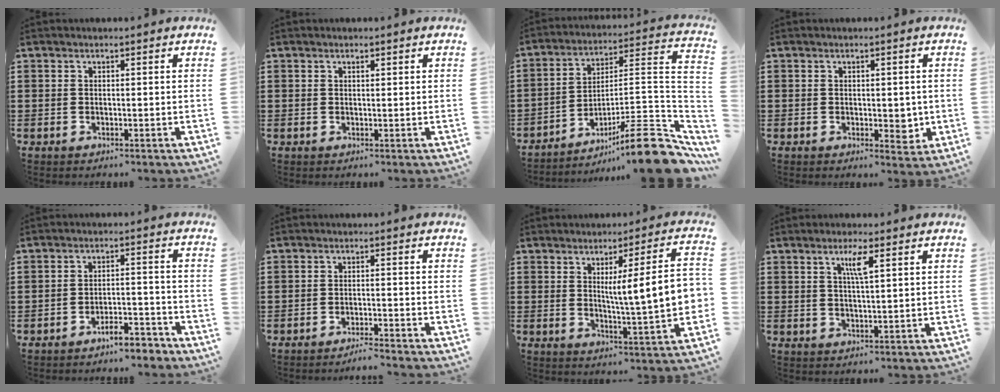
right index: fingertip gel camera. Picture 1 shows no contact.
{"total": 0.5, "force": [0.3, 0.2, 0.4], "torque": [-0.008, 0.001, 0.006]}
{"total": 13.1, "force": [-8.7, 1.5, 9.6], "torque": [-0.131, 0.021, -0.154]}
{"total": 2.9, "force": [-0.1, 1.7, 2.3], "torque": [-0.037, 0.002, -0.004]}
{"total": 4.6, "force": [-4.3, 0.7, 1.5], "torque": [-0.025, 0.008, -0.084]}
{"total": 2.4, "force": [-2.3, -0.6, 0.5], "torque": [-0.011, -0.003, -0.046]}
{"total": 10.0, "force": [1.4, 1.0, 9.9], "torque": [-0.156, -0.011, 0.014]}
{"total": 3.5, "force": [1.6, 0.3, 3.0], "torque": [-0.064, 0.001, 0.025]}